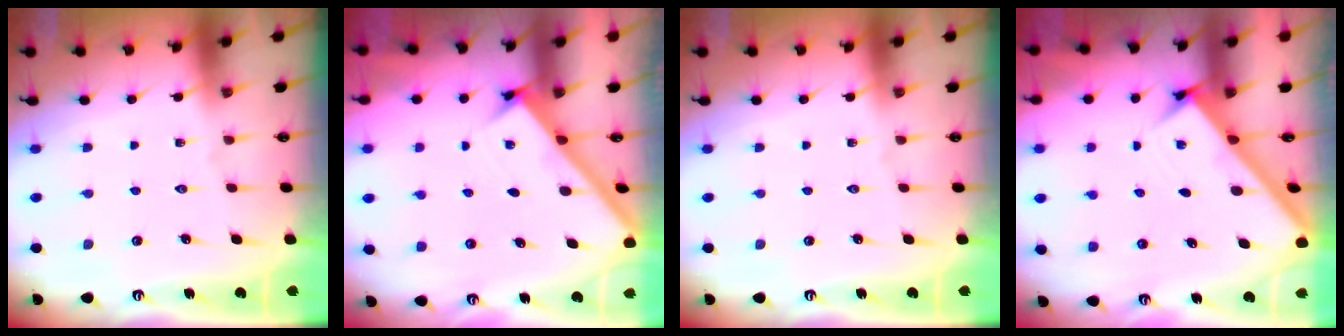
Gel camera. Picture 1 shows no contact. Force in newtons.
{"total": 2.7, "press": 2.7, "slide": 0.3}
{"total": 0.0}
{"total": 2.6, "press": 2.6, "slide": 0.3}